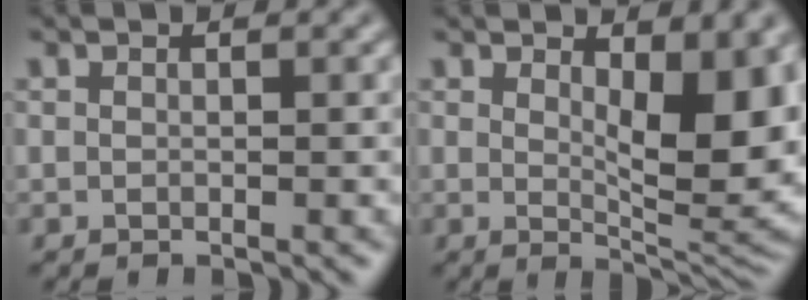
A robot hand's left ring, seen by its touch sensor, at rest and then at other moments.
{"total": 8.4, "force": [1.8, 2.9, 7.7], "torque": [-0.106, -0.009, 0.033]}